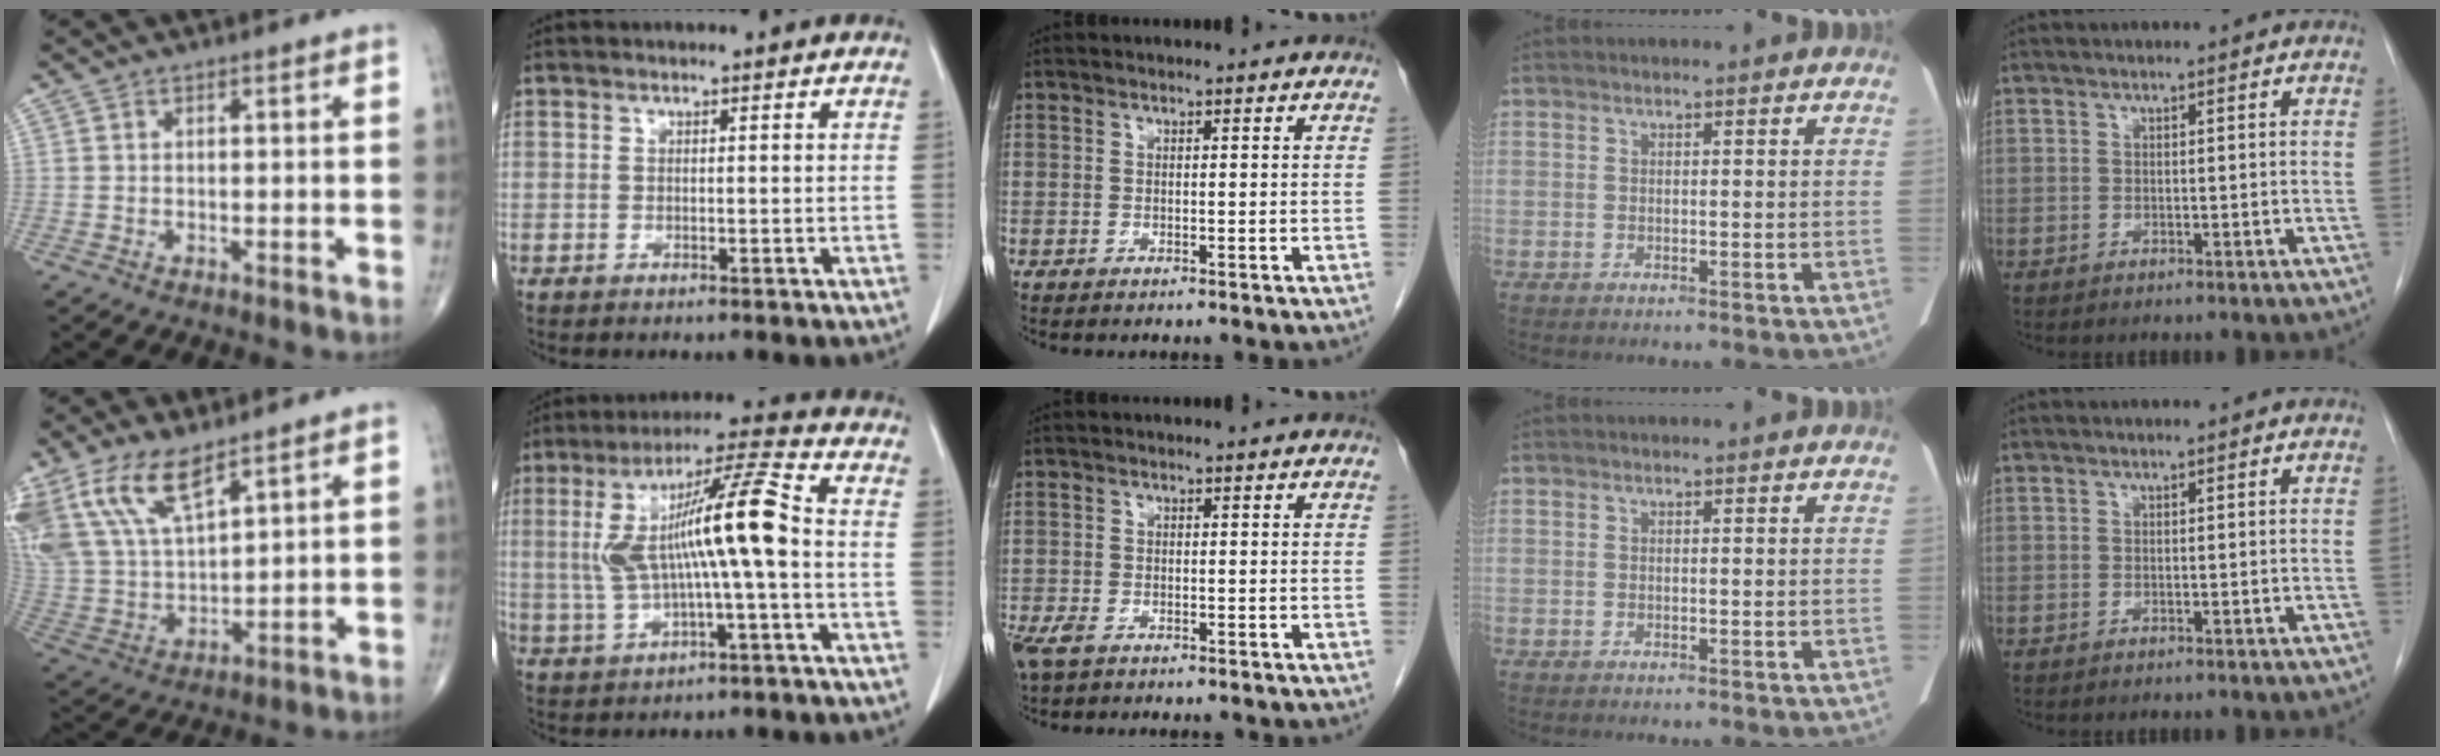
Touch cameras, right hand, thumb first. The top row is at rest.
{"thumb": {"total": 16.2, "force": [9.7, 6.8, 11.0], "torque": [-0.227, -0.033, 0.204]}, "index": {"total": 13.5, "force": [0.1, 1.0, 13.5], "torque": [-0.241, 0.027, 0.001]}, "middle": {"total": 4.8, "force": [-3.3, 2.2, 2.7], "torque": [-0.058, -0.010, -0.051]}}